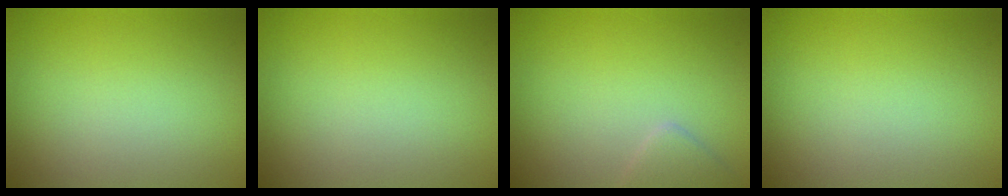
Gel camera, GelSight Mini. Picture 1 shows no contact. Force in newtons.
{"total": 0.0}
{"total": 1.6, "press": 1.6, "slide": 0.1}
{"total": 0.0}